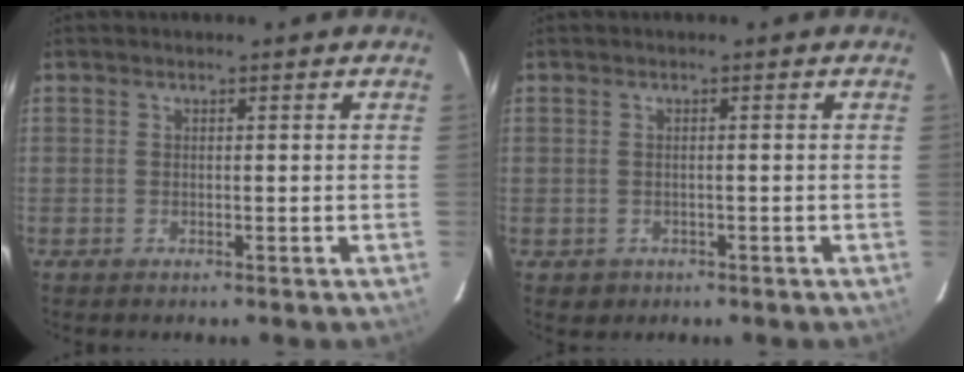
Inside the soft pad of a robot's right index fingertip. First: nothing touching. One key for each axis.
{"total": 2.0, "fx": -0.7, "fy": 1.8, "fz": 0.3, "tx": -0.008, "ty": 0.001, "tz": -0.002}